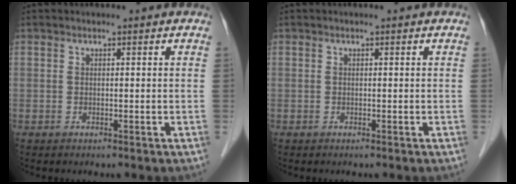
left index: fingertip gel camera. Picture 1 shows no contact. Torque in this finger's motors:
{"motor_torque": [0.01, 0.01, 0.00, 0.00]}